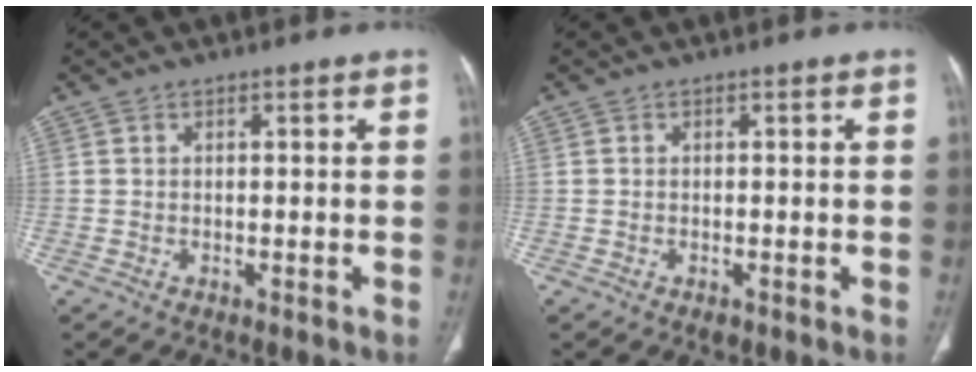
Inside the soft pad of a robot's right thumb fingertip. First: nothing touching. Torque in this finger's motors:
{"motor_torque": [0.22, 0.03, -0.34, -0.18, -0.04]}